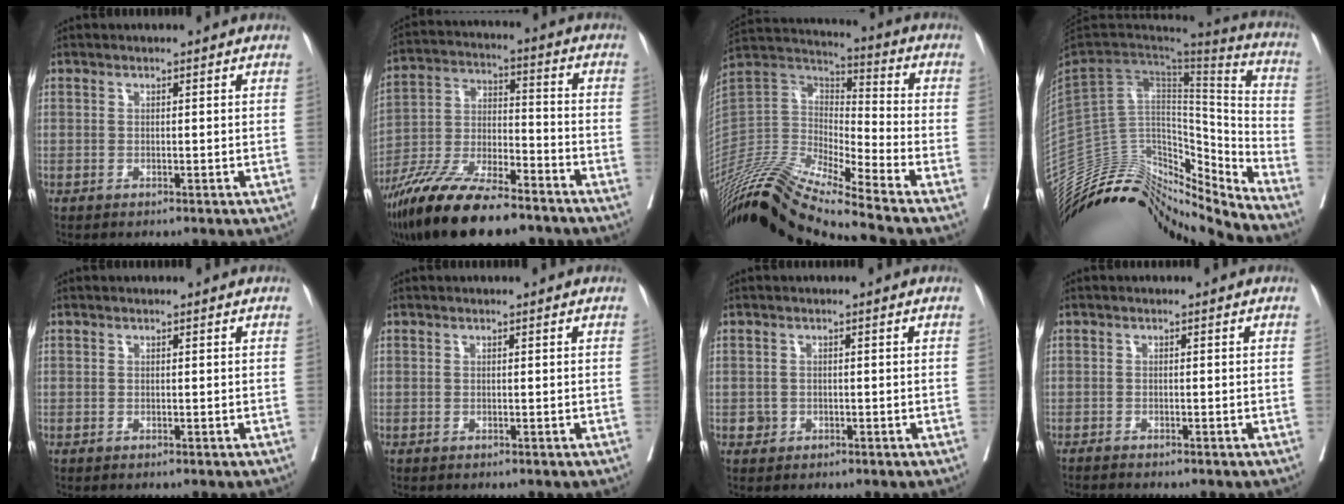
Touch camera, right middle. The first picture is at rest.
{"total": 19.1, "force": [-14.3, 4.6, 11.7], "torque": [-0.231, -0.024, -0.260]}
{"total": 19.0, "force": [-16.5, -0.7, 9.5], "torque": [-0.197, 0.009, -0.314]}
{"total": 25.9, "force": [-23.6, 6.1, 9.0], "torque": [-0.178, 0.035, -0.377]}
{"total": 0.0}
{"total": 0.0}
{"total": 1.1, "force": [-0.4, 1.0, 0.1], "torque": [0.004, 0.004, -0.007]}
{"total": 1.6, "force": [-1.6, -0.2, 0.4], "torque": [-0.011, -0.003, -0.026]}